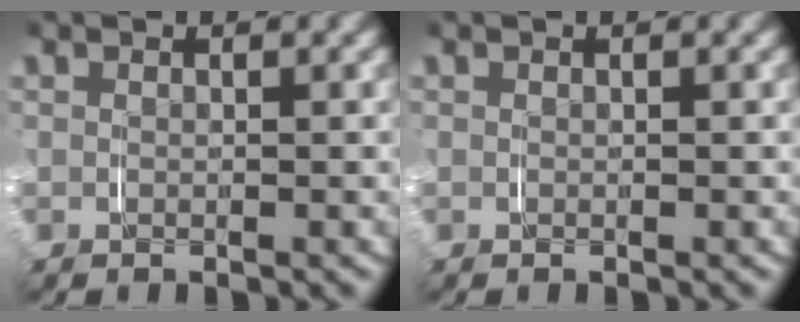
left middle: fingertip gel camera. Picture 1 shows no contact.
{"total": 0.0}